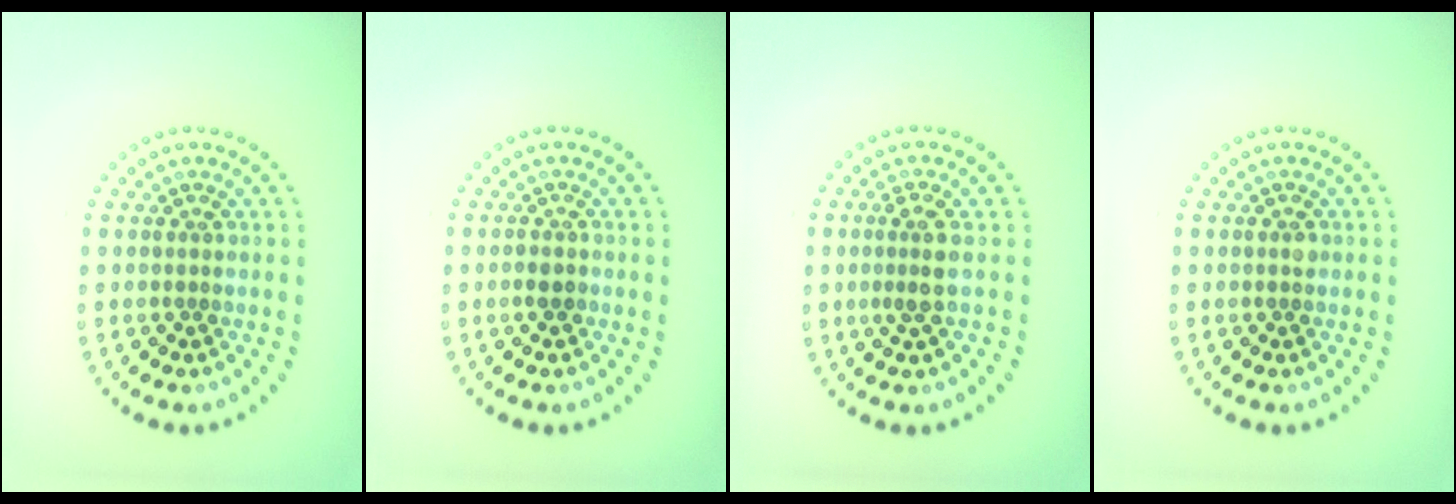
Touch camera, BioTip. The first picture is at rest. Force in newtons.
{"total": 1.2, "press": 1.2, "slide": 0.4}
{"total": 2.1, "press": 1.7, "slide": 1.2}
{"total": 0.9, "press": 0.9, "slide": 0.1}